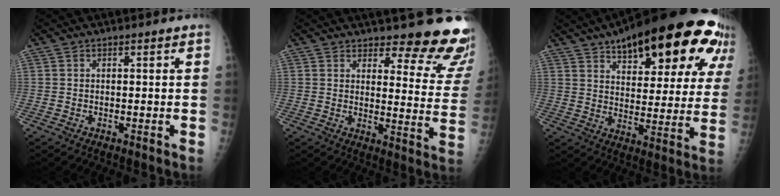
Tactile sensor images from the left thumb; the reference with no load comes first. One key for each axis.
{"total": 16.4, "fx": 14.4, "fy": 4.4, "fz": 6.6, "tx": -0.031, "ty": -0.128, "tz": 0.154}
{"total": 27.1, "fx": 15.9, "fy": 10.5, "fz": 19.3, "tx": -0.240, "ty": -0.026, "tz": 0.218}